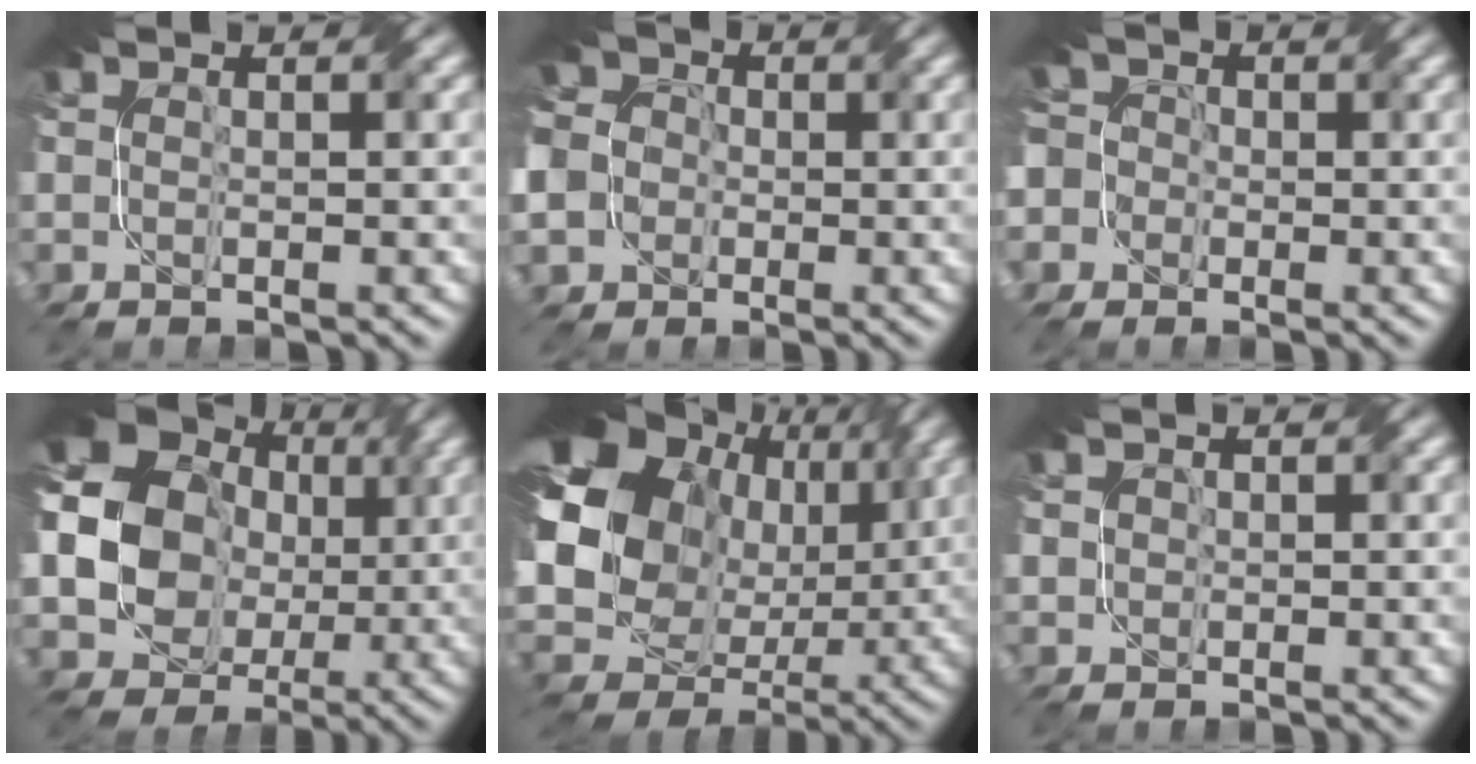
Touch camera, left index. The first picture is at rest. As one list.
[{"total": 11.2, "force": [-3.5, 10.1, 3.2], "torque": [-0.090, -0.012, -0.089]}, {"total": 7.2, "force": [-3.5, 6.0, 2.0], "torque": [-0.054, 0.007, -0.078]}, {"total": 12.7, "force": [2.1, 11.4, 5.3], "torque": [-0.129, 0.017, 0.020]}, {"total": 17.9, "force": [3.3, 14.9, 9.3], "torque": [-0.183, 0.016, 0.056]}, {"total": 1.2, "force": [0.2, 1.2, -0.1], "torque": [0.001, 0.002, 0.003]}]